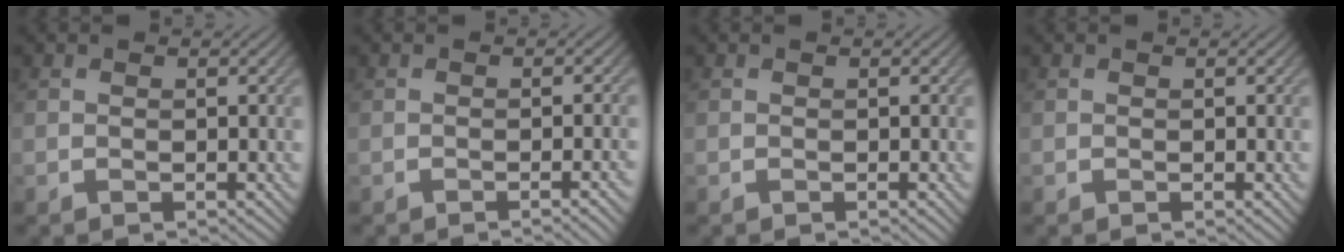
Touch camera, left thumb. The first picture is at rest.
{"total": 2.5, "force": [-1.1, 0.5, 2.2], "torque": [-0.022, 0.006, -0.022]}
{"total": 0.0}
{"total": 0.0}